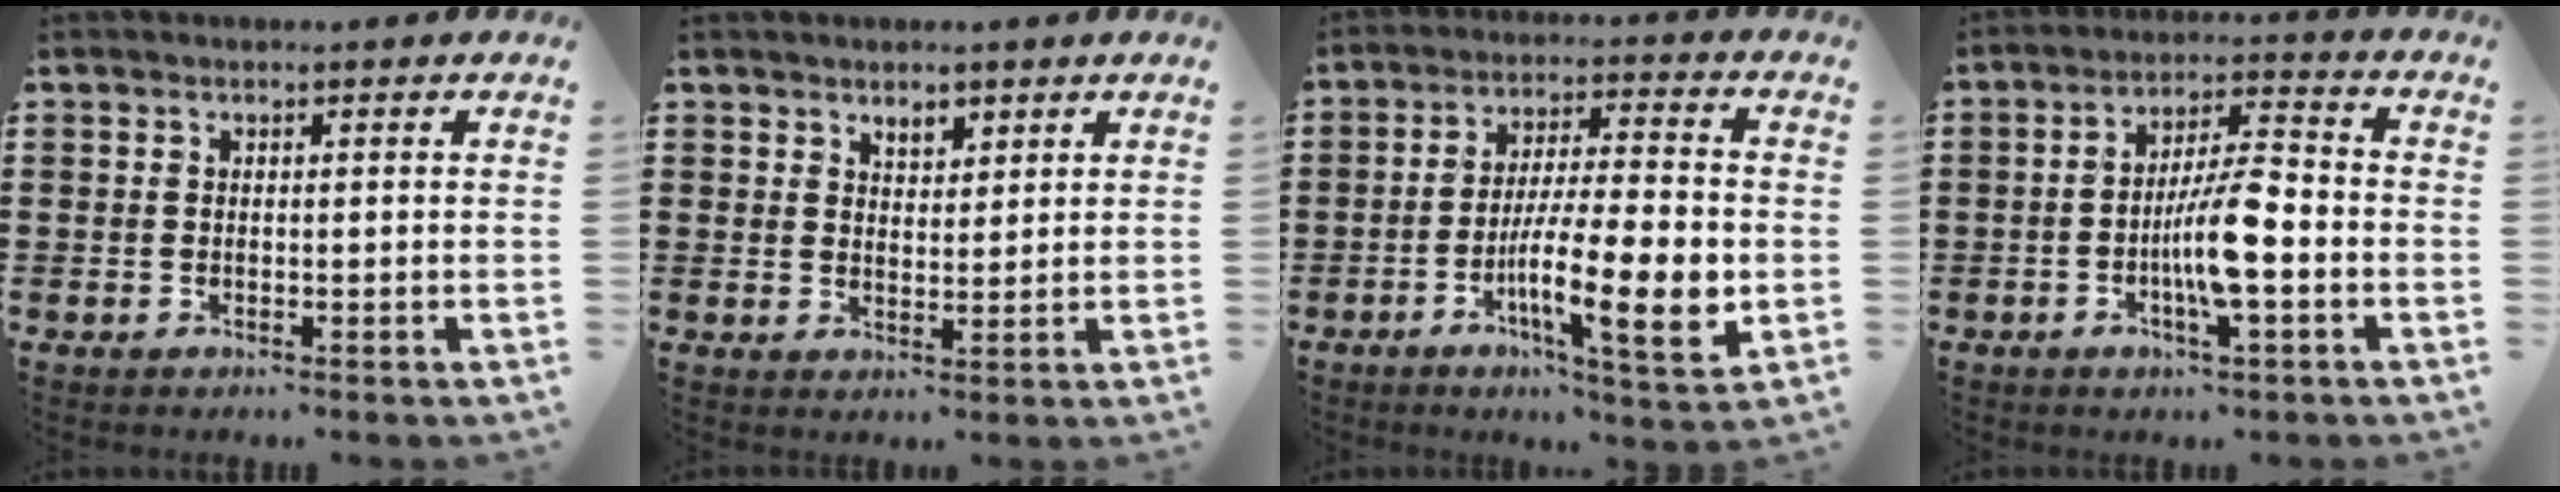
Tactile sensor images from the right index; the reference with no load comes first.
{"total": 2.5, "force": [2.0, 1.2, 0.7], "torque": [-0.011, 0.001, 0.035]}
{"total": 13.0, "force": [-3.4, 2.1, 12.3], "torque": [-0.223, -0.016, -0.065]}
{"total": 8.2, "force": [-2.3, 1.7, 7.7], "torque": [-0.149, -0.001, -0.046]}